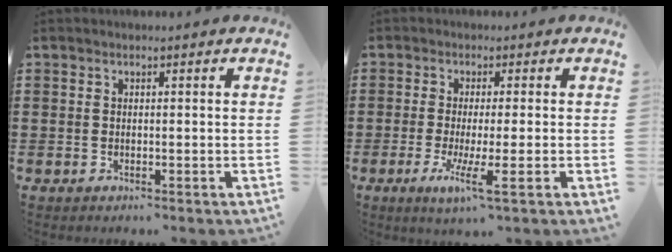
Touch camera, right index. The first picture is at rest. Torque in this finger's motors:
{"motor_torque": [0.83, 0.91, 0.52, 0.15]}